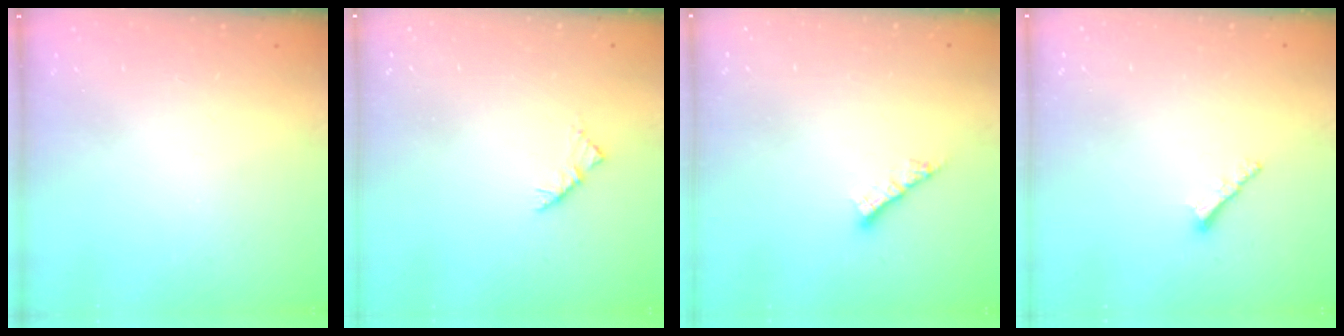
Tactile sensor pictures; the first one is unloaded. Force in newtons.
{"total": 2.9, "press": 2.8, "slide": 0.7}
{"total": 3.6, "press": 3.6, "slide": 0.1}
{"total": 1.9, "press": 1.8, "slide": 0.5}